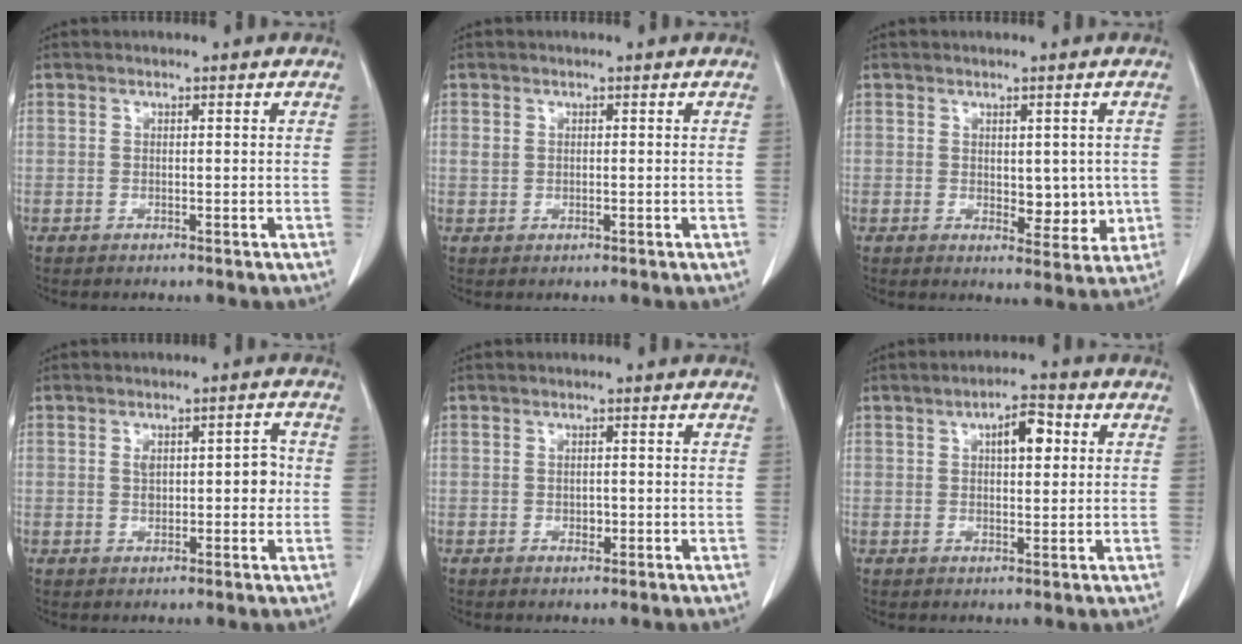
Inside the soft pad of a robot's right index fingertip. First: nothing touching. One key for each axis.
{"total": 1.2, "fx": 0.3, "fy": 1.0, "fz": 0.6, "tx": -0.013, "ty": 0.006, "tz": 0.008}
{"total": 5.3, "fx": 0.0, "fy": 3.0, "fz": 4.4, "tx": -0.044, "ty": -0.010, "tz": 0.010}
{"total": 4.9, "fx": 0.3, "fy": 2.3, "fz": 4.3, "tx": -0.061, "ty": 0.017, "tz": 0.009}
{"total": 1.3, "fx": -0.3, "fy": 0.9, "fz": 0.9, "tx": -0.014, "ty": 0.001, "tz": -0.003}
{"total": 5.2, "fx": 1.6, "fy": 1.9, "fz": 4.6, "tx": -0.072, "ty": 0.011, "tz": 0.023}